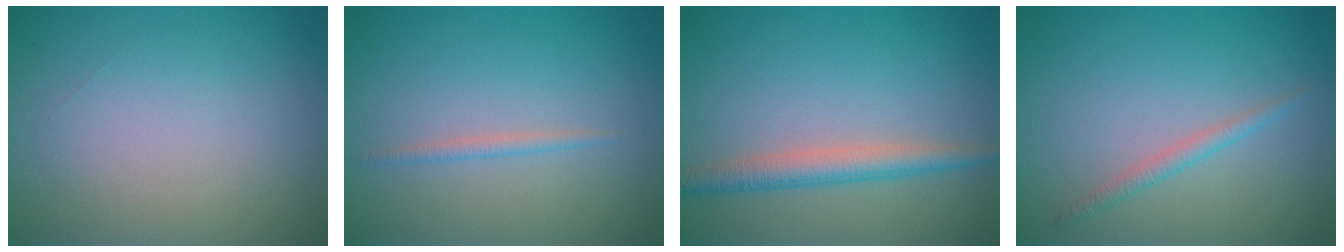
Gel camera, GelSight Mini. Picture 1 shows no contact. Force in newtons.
{"total": 0.7, "press": 0.7, "slide": 0.1}
{"total": 2.9, "press": 2.9, "slide": 0.1}
{"total": 1.4, "press": 1.4, "slide": 0.0}